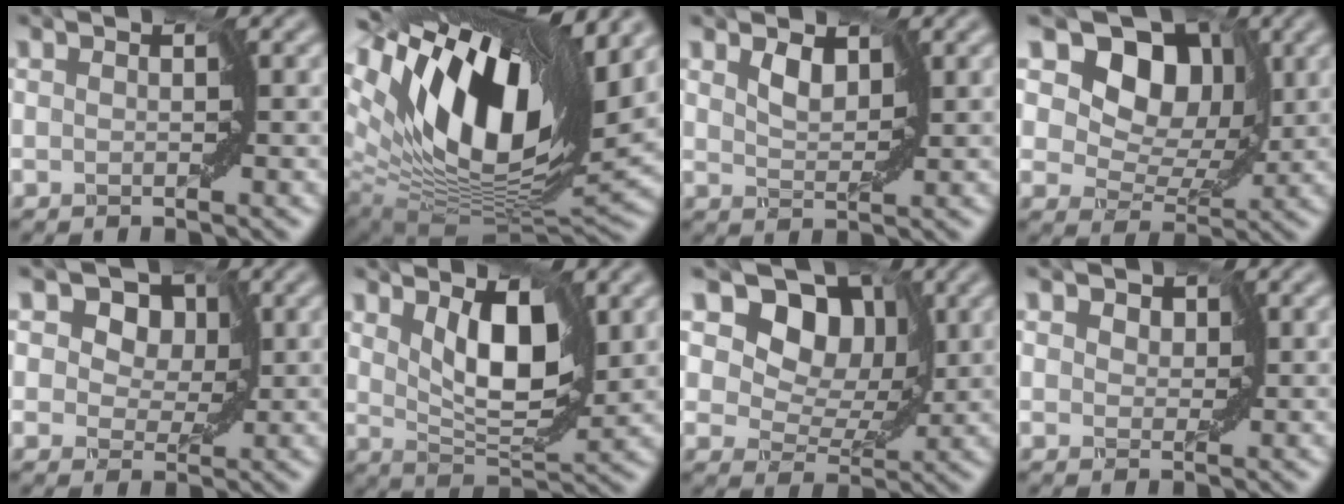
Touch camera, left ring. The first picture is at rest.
{"total": 15.8, "force": [7.1, 6.9, 12.3], "torque": [-0.220, 0.016, 0.121]}
{"total": 1.8, "force": [1.4, 0.9, 0.8], "torque": [-0.023, -0.003, 0.027]}
{"total": 13.6, "force": [7.3, 8.7, 7.5], "torque": [-0.103, 0.040, 0.106]}
{"total": 10.8, "force": [5.1, 7.4, 5.9], "torque": [-0.045, 0.046, 0.035]}
{"total": 5.3, "force": [1.9, 2.2, 4.4], "torque": [-0.076, -0.008, 0.040]}
{"total": 12.5, "force": [7.0, 7.9, 6.7], "torque": [-0.093, 0.029, 0.099]}
{"total": 2.9, "force": [1.5, 2.1, 1.3], "torque": [-0.012, 0.010, 0.003]}